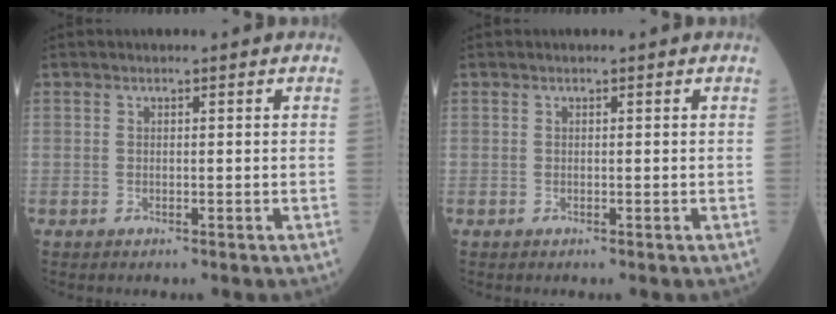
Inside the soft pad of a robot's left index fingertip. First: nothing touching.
{"total": 0.0}